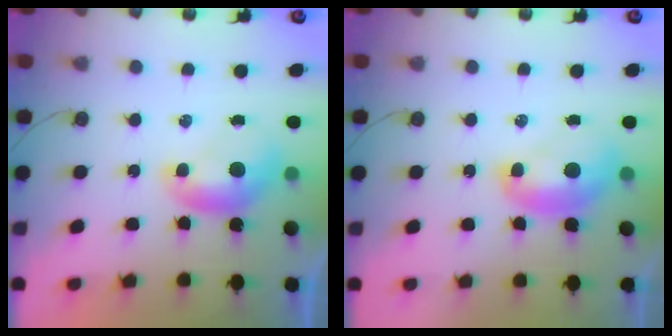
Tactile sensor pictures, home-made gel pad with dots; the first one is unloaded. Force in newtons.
{"total": 2.5, "press": 2.5, "slide": 0.3}